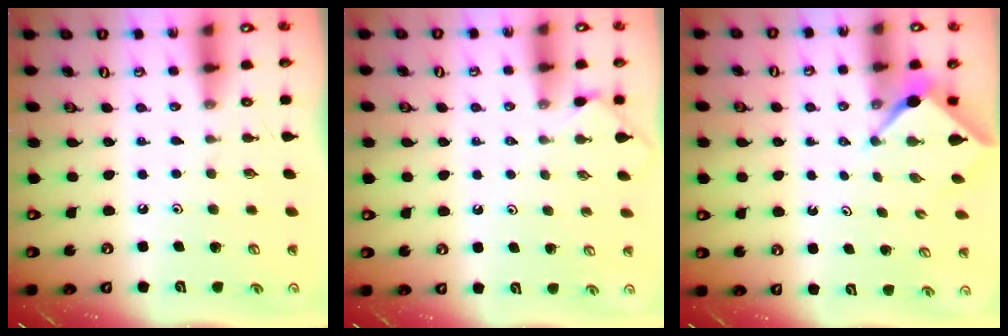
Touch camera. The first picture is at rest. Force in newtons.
{"total": 2.1, "press": 2.1, "slide": 0.4}
{"total": 2.5, "press": 2.4, "slide": 0.3}